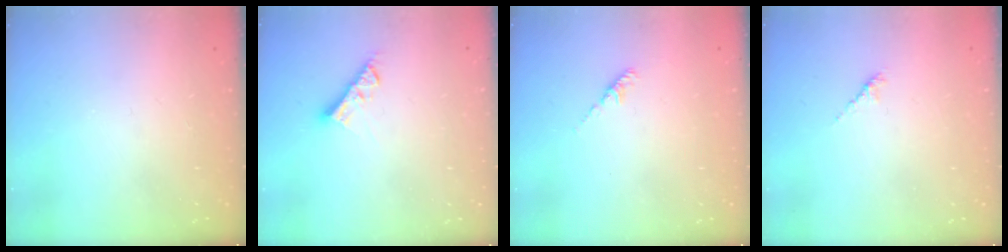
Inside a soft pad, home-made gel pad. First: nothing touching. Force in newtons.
{"total": 6.1, "press": 6.1, "slide": 0.4}
{"total": 2.2, "press": 2.1, "slide": 0.6}
{"total": 2.6, "press": 2.4, "slide": 0.7}